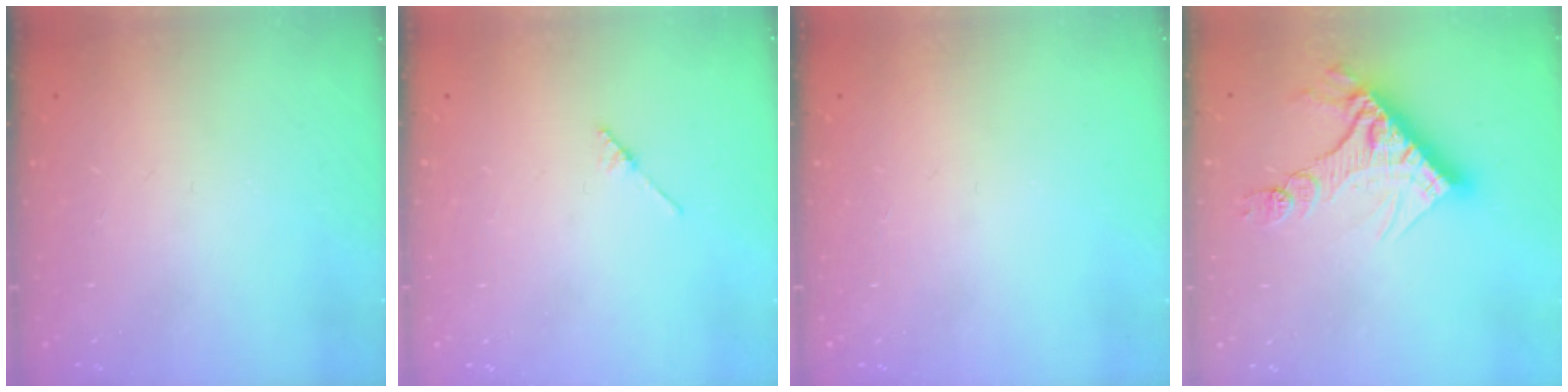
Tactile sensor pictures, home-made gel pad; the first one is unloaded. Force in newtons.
{"total": 2.1, "press": 2.1, "slide": 0.1}
{"total": 0.0}
{"total": 14.4, "press": 14.4, "slide": 1.1}